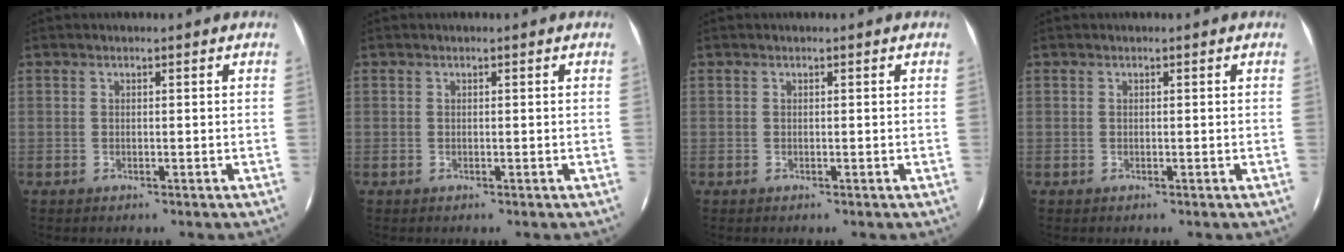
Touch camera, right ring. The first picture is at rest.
{"total": 0.0}
{"total": 0.0}
{"total": 0.0}